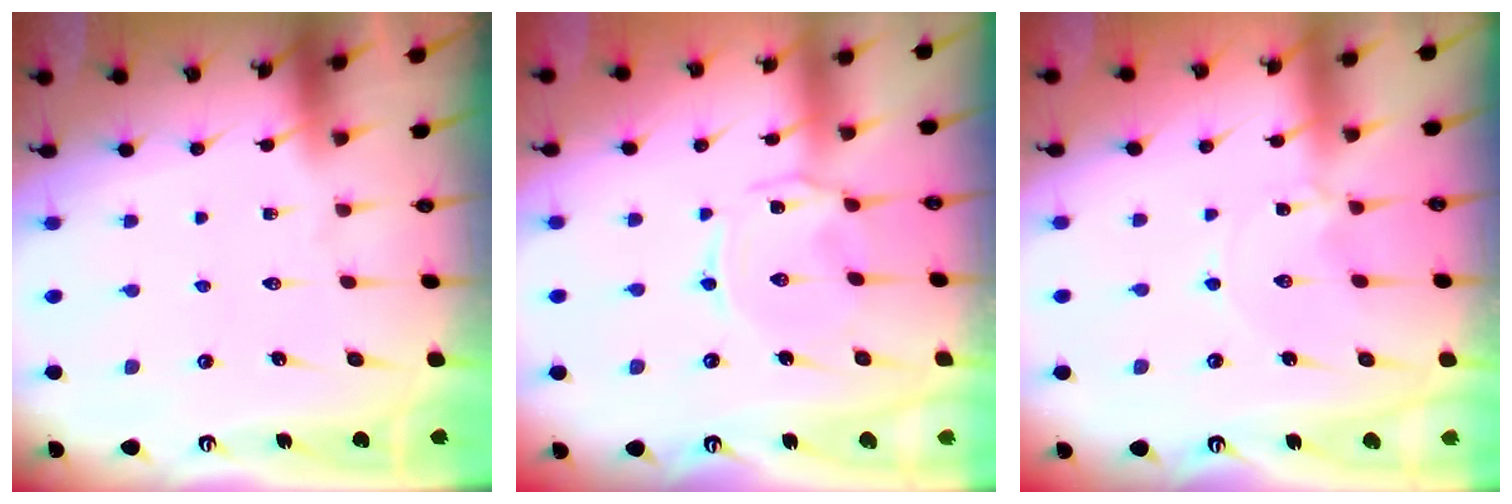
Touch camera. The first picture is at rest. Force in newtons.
{"total": 2.0, "press": 1.9, "slide": 0.5}
{"total": 1.2, "press": 1.1, "slide": 0.3}